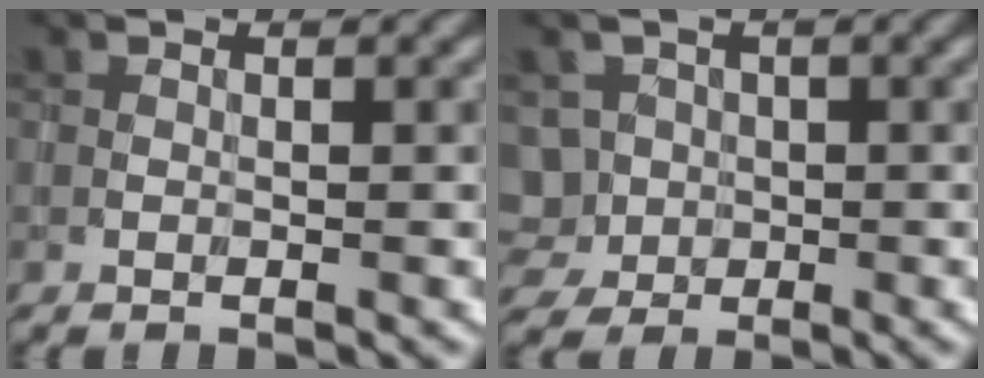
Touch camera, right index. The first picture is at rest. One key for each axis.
{"total": 3.7, "fx": -0.8, "fy": 3.5, "fz": 0.9, "tx": -0.007, "ty": 0.010, "tz": -0.017}